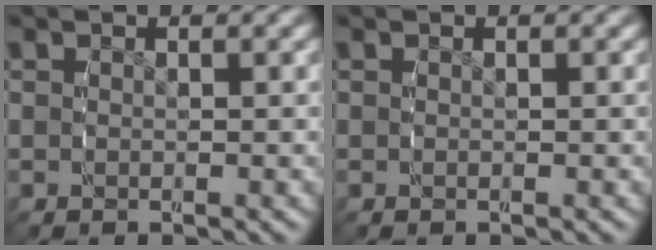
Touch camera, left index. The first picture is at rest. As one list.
[{"total": 0.0}]